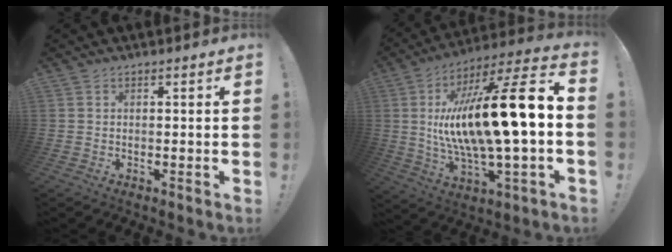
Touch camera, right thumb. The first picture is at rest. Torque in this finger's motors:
{"motor_torque": [1.87, 3.14, 2.77, 0.00, 0.45]}